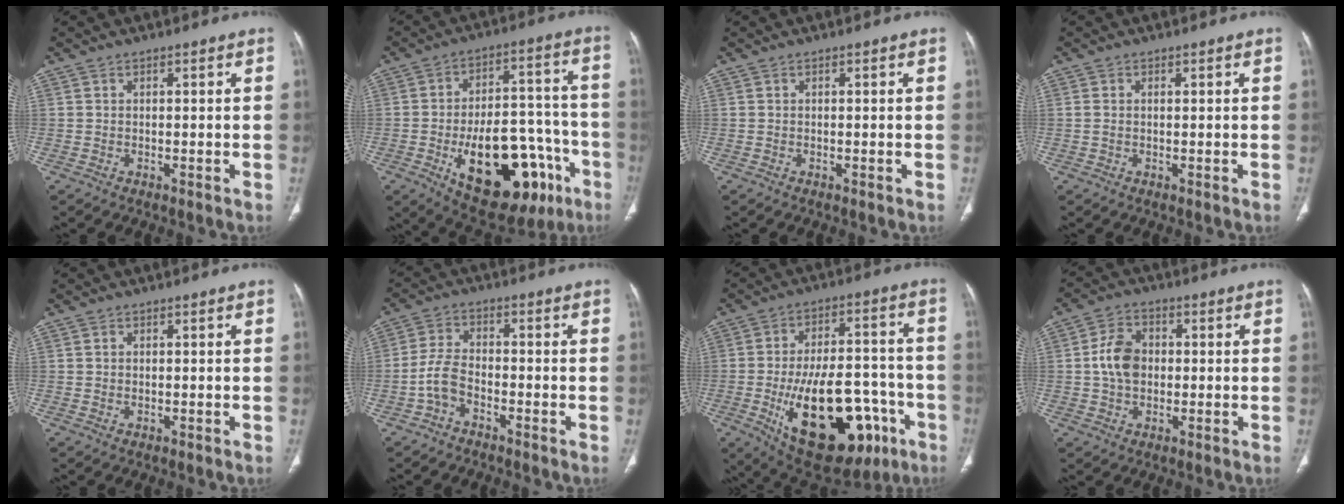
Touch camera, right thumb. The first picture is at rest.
{"total": 24.7, "force": [-9.6, 12.5, 19.0], "torque": [-0.245, 0.043, -0.121]}
{"total": 0.0}
{"total": 1.0, "force": [0.1, 0.6, 0.8], "torque": [-0.029, 0.007, 0.006]}
{"total": 0.6, "force": [0.0, 0.5, 0.4], "torque": [-0.013, 0.001, 0.002]}
{"total": 5.2, "force": [-2.6, 2.9, 3.3], "torque": [-0.064, 0.025, -0.060]}
{"total": 26.9, "force": [-9.5, 13.6, 21.1], "torque": [-0.307, 0.027, -0.119]}
{"total": 7.5, "force": [0.1, 5.6, 5.0], "torque": [-0.080, 0.011, -0.002]}